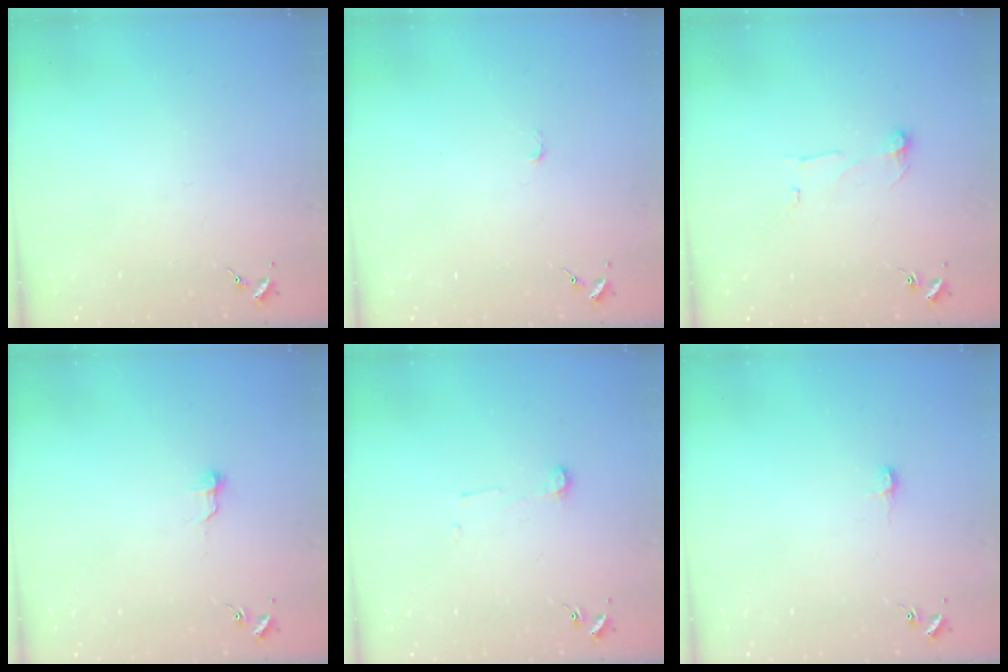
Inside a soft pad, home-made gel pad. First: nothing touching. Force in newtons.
{"total": 3.0, "press": 3.0, "slide": 0.3}
{"total": 5.7, "press": 5.7, "slide": 0.4}
{"total": 6.2, "press": 6.1, "slide": 0.5}
{"total": 4.1, "press": 4.1, "slide": 0.3}
{"total": 4.1, "press": 4.1, "slide": 0.4}